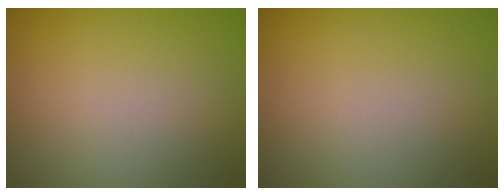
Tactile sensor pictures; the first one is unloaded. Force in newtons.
{"total": 0.0}